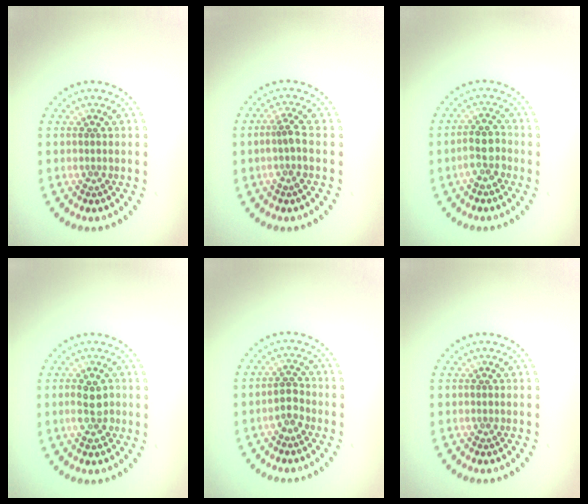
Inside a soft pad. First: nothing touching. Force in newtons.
{"total": 1.9, "press": 1.4, "slide": 1.2}
{"total": 2.6, "press": 2.4, "slide": 1.1}
{"total": 2.8, "press": 2.8, "slide": 0.3}
{"total": 1.8, "press": 1.7, "slide": 0.6}
{"total": 0.0}